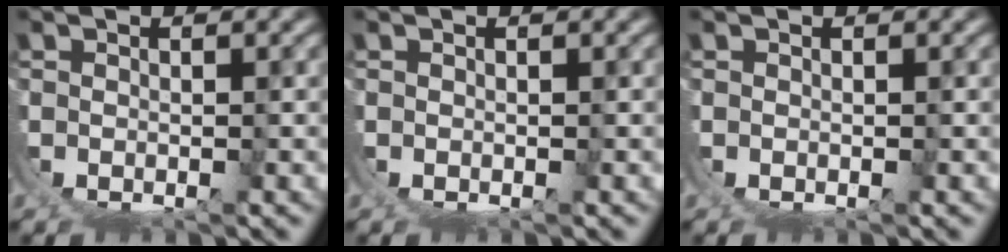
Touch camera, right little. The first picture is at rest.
{"total": 0.0}
{"total": 0.0}